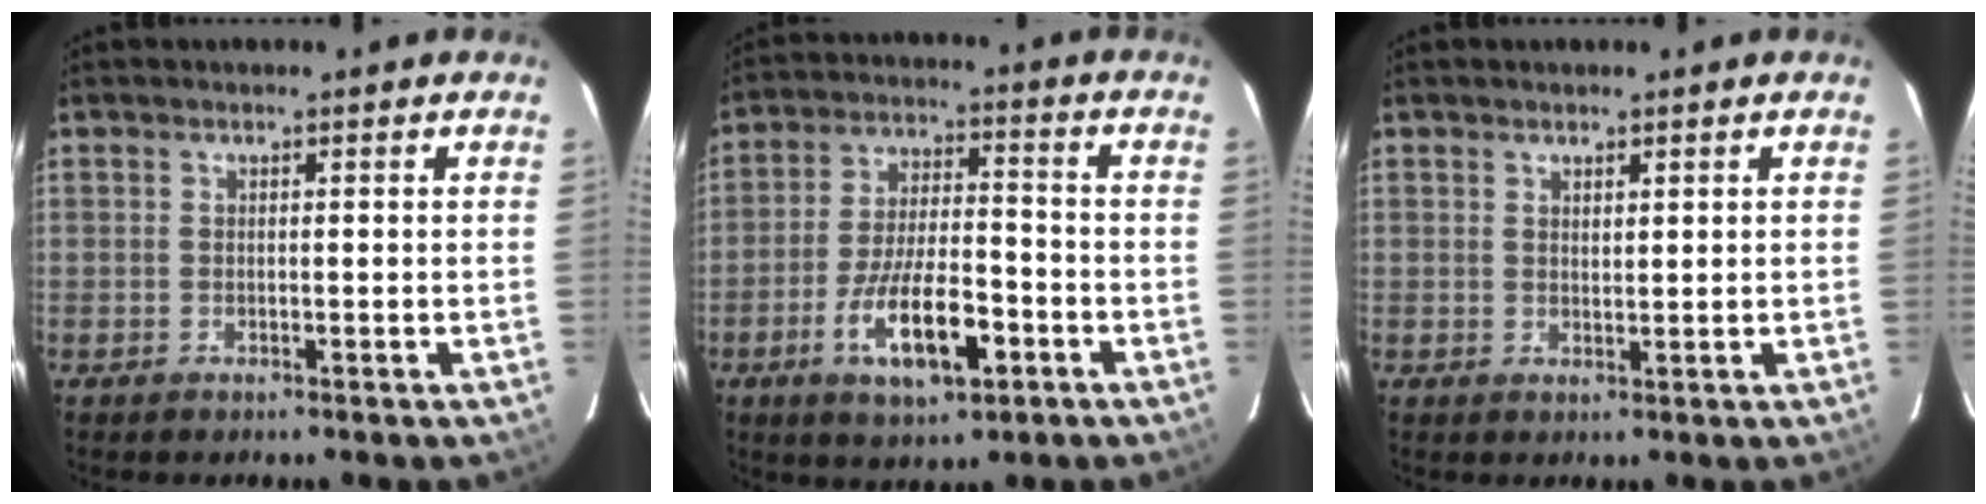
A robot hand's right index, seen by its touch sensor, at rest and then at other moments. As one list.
[{"total": 13.1, "force": [-5.7, 4.6, 10.9], "torque": [-0.211, -0.008, -0.091]}, {"total": 1.3, "force": [1.0, 0.5, 0.7], "torque": [-0.010, 0.001, 0.018]}]